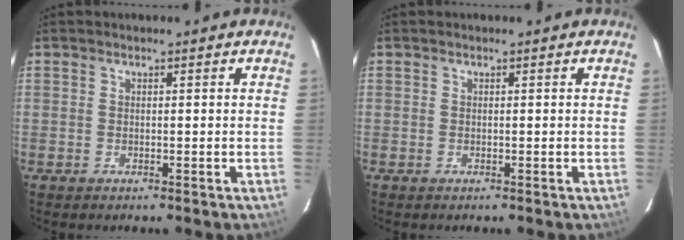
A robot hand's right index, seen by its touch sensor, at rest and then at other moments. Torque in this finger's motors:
{"motor_torque": [-0.01, 0.00, 0.01, 0.00]}